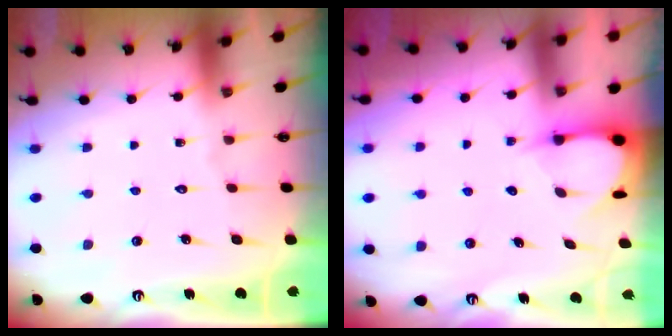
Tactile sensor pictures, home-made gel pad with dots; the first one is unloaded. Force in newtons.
{"total": 3.4, "press": 3.4, "slide": 0.3}